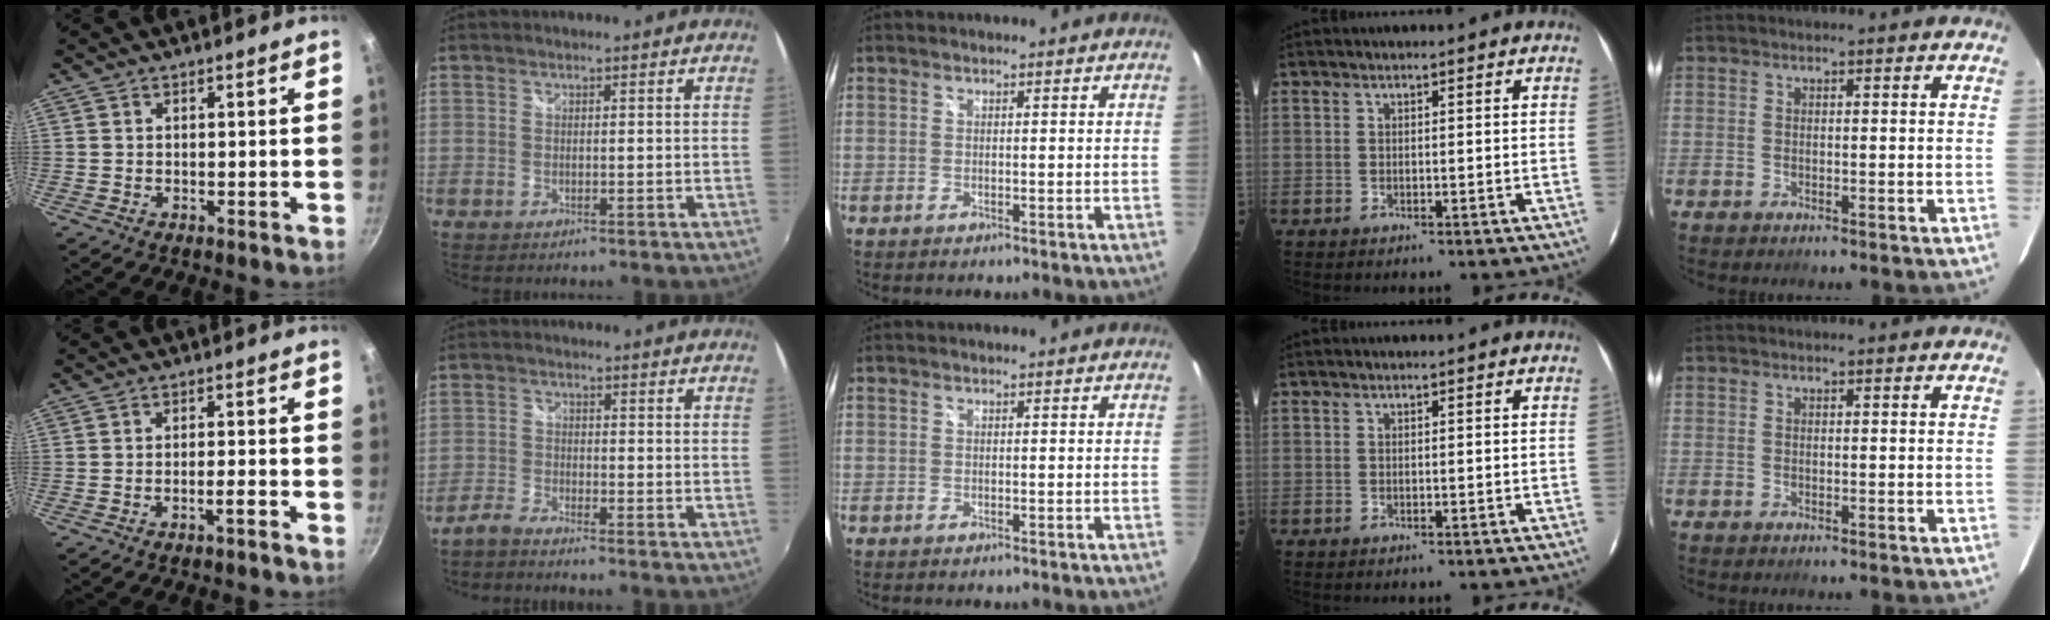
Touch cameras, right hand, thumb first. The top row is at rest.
{"thumb": {"total": 2.0, "force": [-1.5, -0.1, 1.4], "torque": [-0.027, 0.012, -0.023]}, "index": {"total": 3.0, "force": [-2.8, 0.3, 0.8], "torque": [-0.031, -0.004, -0.063]}}